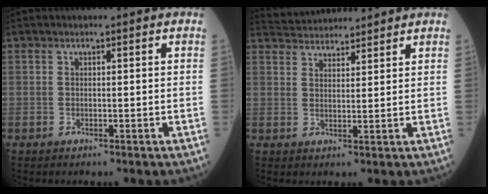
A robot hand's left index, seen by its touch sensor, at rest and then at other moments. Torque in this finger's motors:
{"motor_torque": [1.01, -1.13, 0.14, 0.04]}